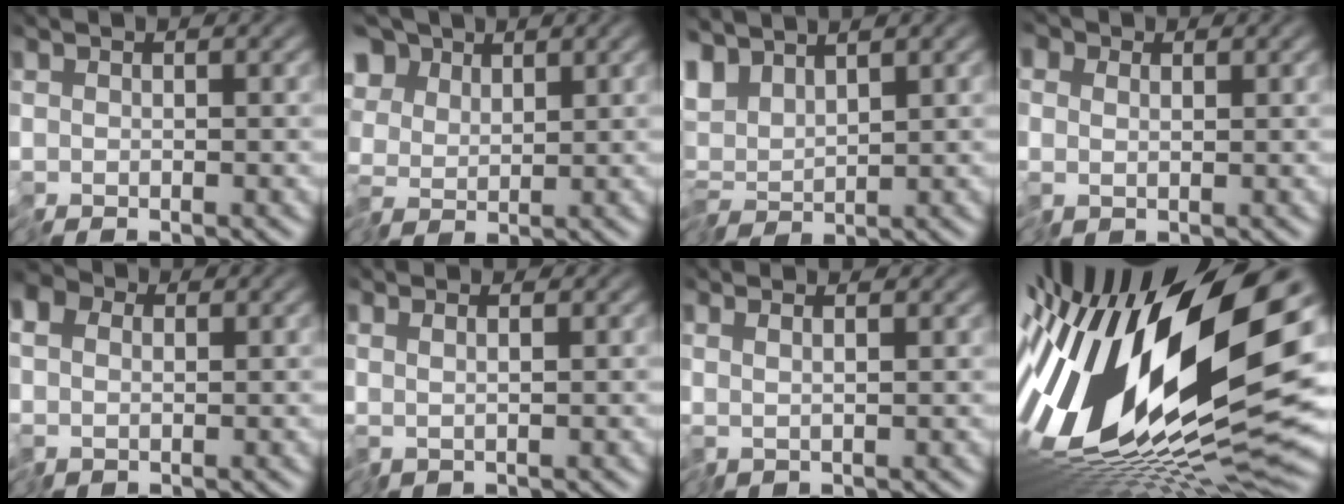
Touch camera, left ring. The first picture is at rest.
{"total": 5.9, "force": [2.3, 4.1, 3.5], "torque": [-0.085, 0.030, 0.028]}
{"total": 3.3, "force": [1.9, 1.3, 2.4], "torque": [-0.049, 0.009, 0.030]}
{"total": 2.5, "force": [0.9, 2.1, 1.1], "torque": [-0.038, 0.013, 0.016]}
{"total": 3.5, "force": [0.7, 2.8, 2.0], "torque": [-0.052, 0.010, 0.009]}
{"total": 1.2, "force": [1.1, -0.5, 0.4], "torque": [-0.009, 0.007, 0.023]}
{"total": 1.6, "force": [1.4, -0.5, 0.5], "torque": [-0.013, 0.009, 0.031]}
{"total": 20.0, "force": [1.3, 6.3, 18.9], "torque": [-0.355, -0.022, 0.011]}